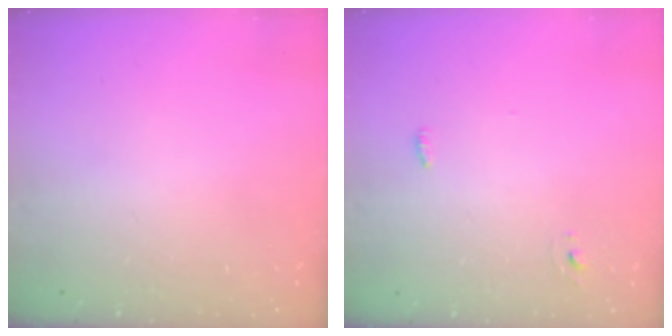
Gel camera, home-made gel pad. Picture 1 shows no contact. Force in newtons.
{"total": 3.0, "press": 2.8, "slide": 1.2}